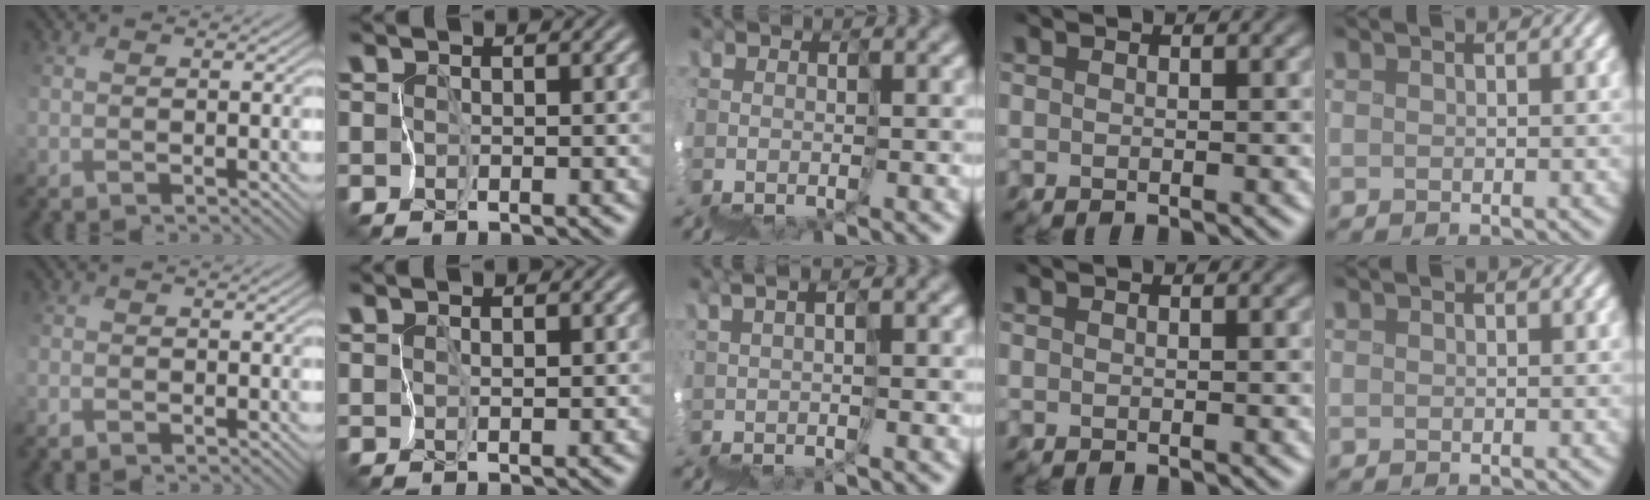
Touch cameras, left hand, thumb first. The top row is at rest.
{"thumb": {"total": 1.1, "force": [-0.8, 0.6, 0.4], "torque": [-0.010, -0.003, -0.016]}, "index": {"total": 0.7, "force": [0.7, 0.0, 0.1], "torque": [-0.001, -0.002, 0.021]}, "middle": {"total": 3.7, "force": [2.2, -2.6, -1.5], "torque": [0.022, 0.026, 0.042]}}